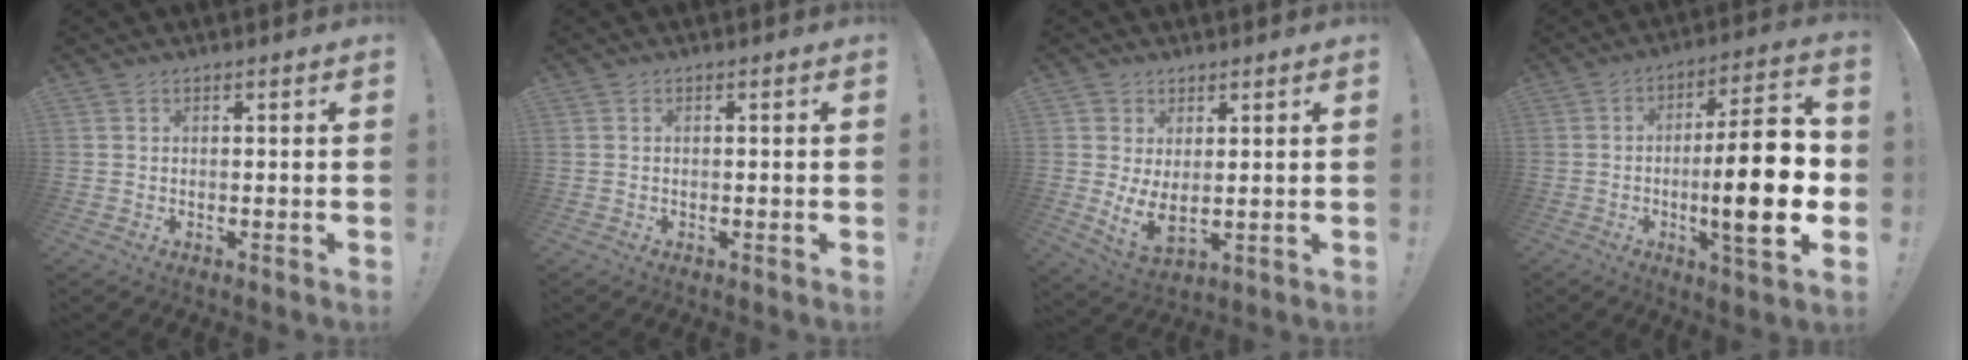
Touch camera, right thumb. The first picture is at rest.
{"total": 0.0}
{"total": 6.3, "force": [2.4, 3.8, 4.4], "torque": [-0.073, -0.022, 0.049]}
{"total": 20.2, "force": [-2.7, 4.5, 19.5], "torque": [-0.304, 0.000, -0.043]}